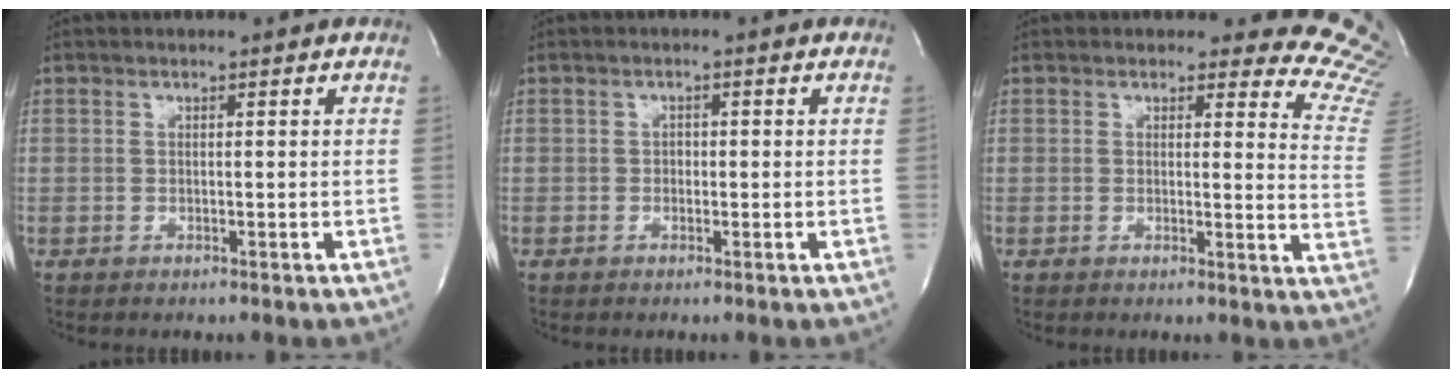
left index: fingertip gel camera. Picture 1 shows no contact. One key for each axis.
{"total": 1.1, "fx": -0.2, "fy": 0.9, "fz": 0.7, "tx": -0.007, "ty": 0.004, "tz": -0.004}
{"total": 12.5, "fx": 12.1, "fy": 3.2, "fz": 1.2, "tx": 0.037, "ty": -0.116, "tz": 0.073}